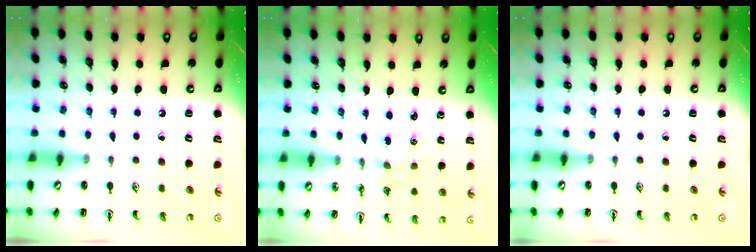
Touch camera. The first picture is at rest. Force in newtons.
{"total": 2.2, "press": 2.2, "slide": 0.3}
{"total": 0.0}